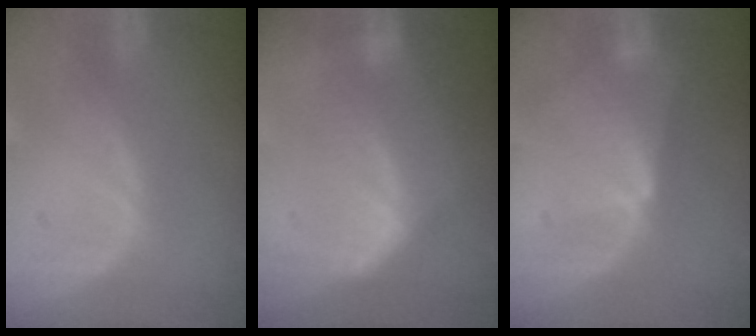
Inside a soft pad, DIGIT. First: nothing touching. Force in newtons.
{"total": 6.8, "press": 6.1, "slide": 3.1}
{"total": 6.0, "press": 5.8, "slide": 1.7}